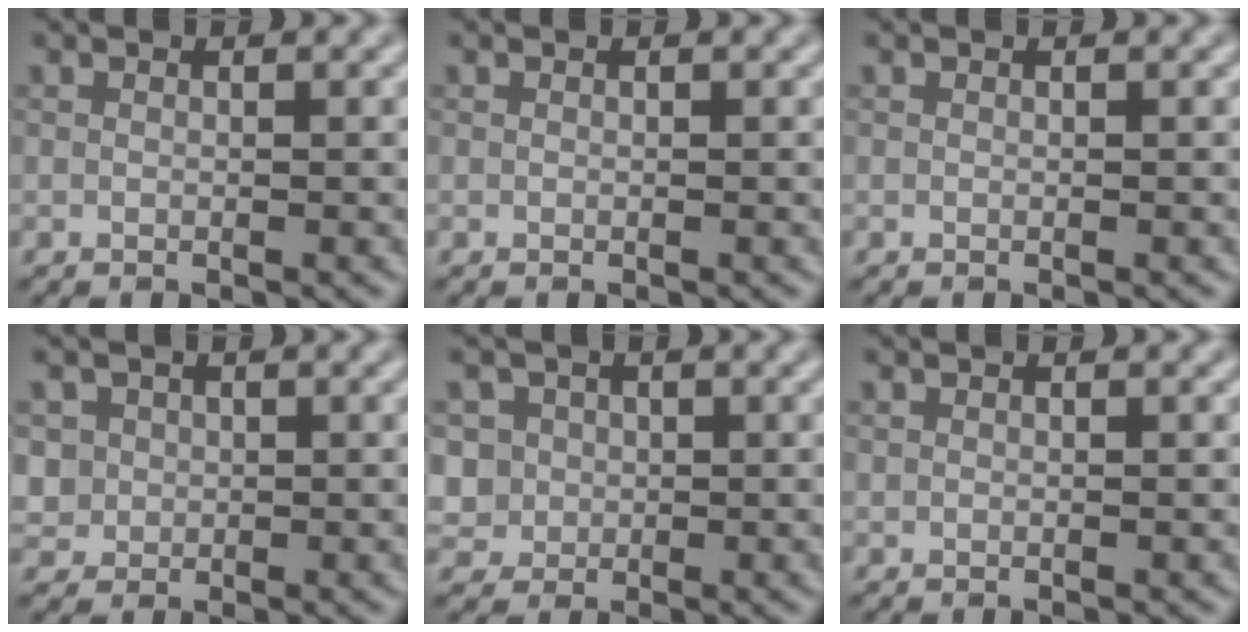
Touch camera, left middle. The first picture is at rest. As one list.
[{"total": 0.0}, {"total": 0.0}, {"total": 2.5, "force": [0.6, 2.4, 0.6], "torque": [-0.010, 0.001, 0.026]}, {"total": 4.3, "force": [1.0, 4.0, 1.2], "torque": [-0.017, 0.021, 0.013]}, {"total": 0.0}]